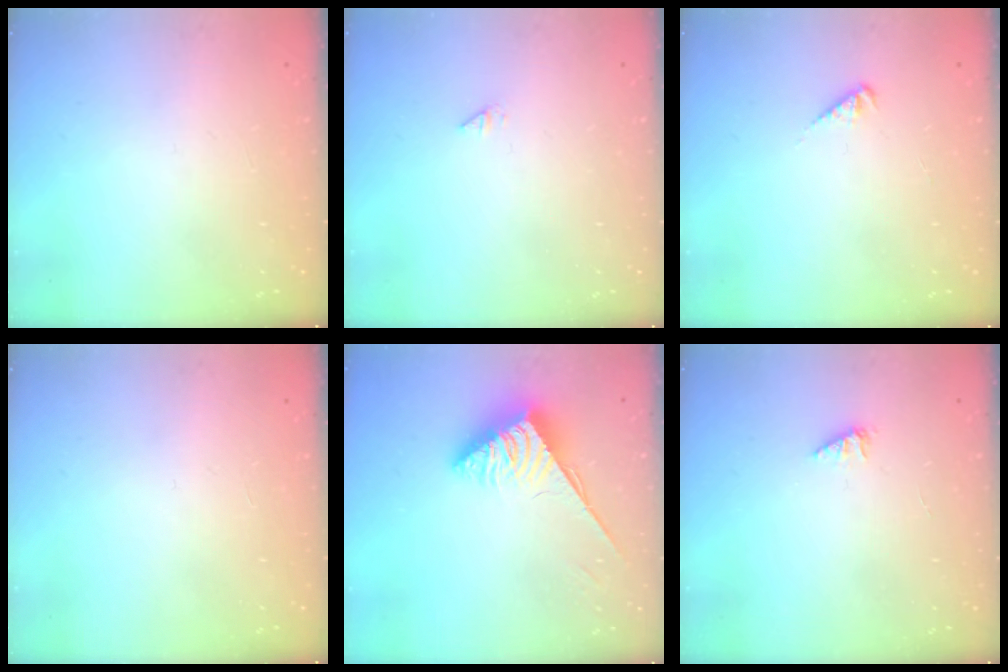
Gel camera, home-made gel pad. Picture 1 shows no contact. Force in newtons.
{"total": 0.0}
{"total": 2.5, "press": 2.4, "slide": 0.6}
{"total": 0.0}
{"total": 3.9, "press": 3.8, "slide": 0.5}
{"total": 1.4, "press": 1.4, "slide": 0.3}